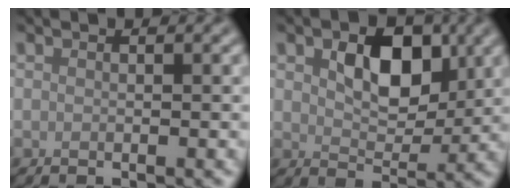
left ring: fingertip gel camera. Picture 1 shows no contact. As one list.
[{"total": 5.5, "force": [1.5, 3.4, 4.0], "torque": [-0.067, -0.002, 0.021]}]